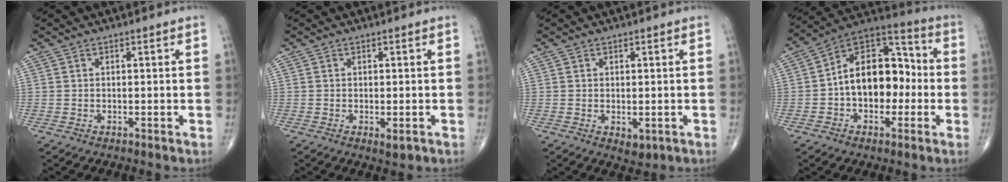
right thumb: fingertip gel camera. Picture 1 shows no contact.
{"total": 1.8, "force": [-0.7, 0.7, 1.5], "torque": [-0.020, -0.003, -0.008]}
{"total": 2.4, "force": [-0.5, 1.4, 1.8], "torque": [-0.017, -0.002, 0.000]}
{"total": 16.2, "force": [-1.4, 10.6, 12.1], "torque": [-0.151, 0.048, -0.033]}